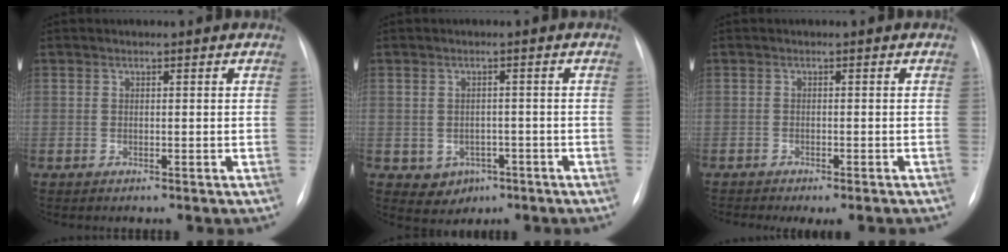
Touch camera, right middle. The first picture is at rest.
{"total": 4.0, "force": [-1.7, 3.4, 1.4], "torque": [-0.019, 0.006, -0.009]}
{"total": 5.2, "force": [-4.3, 1.2, 2.6], "torque": [-0.024, -0.006, -0.056]}